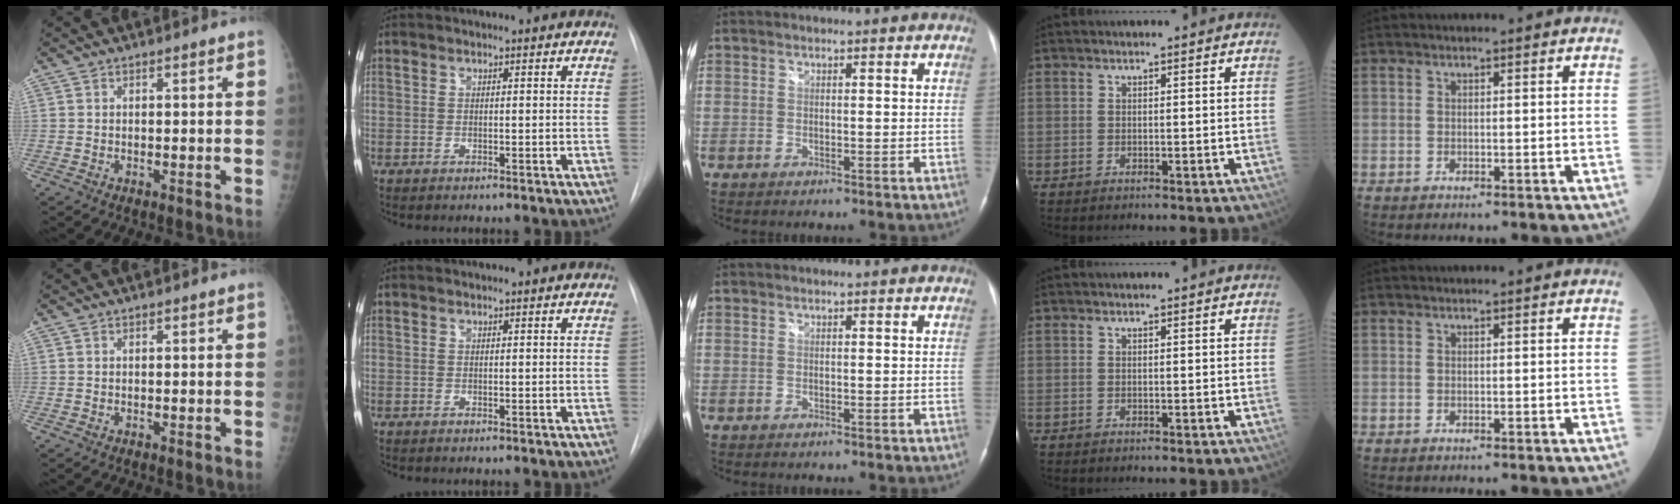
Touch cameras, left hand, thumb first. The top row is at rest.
{}